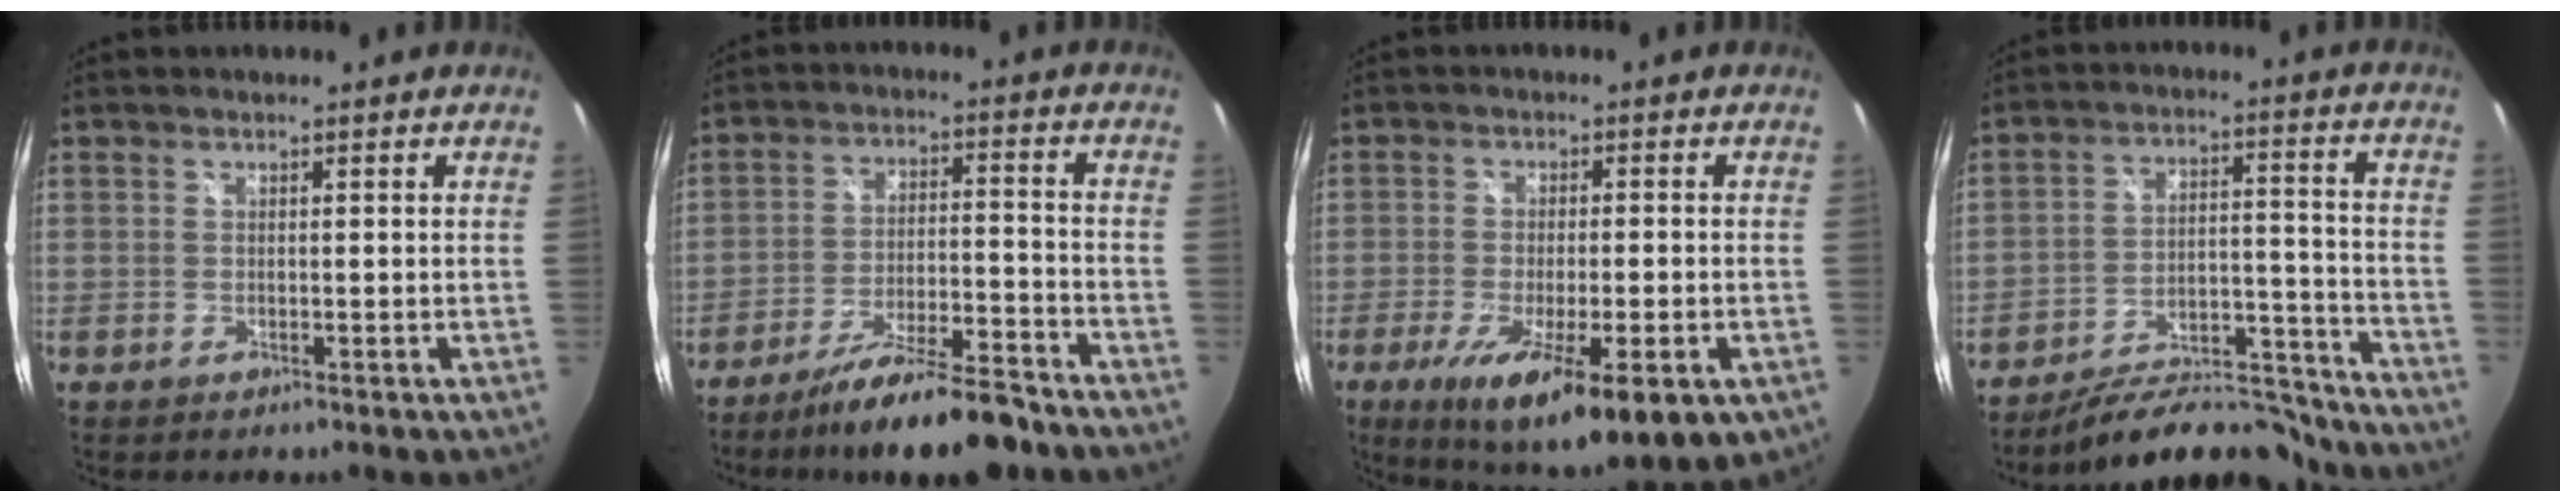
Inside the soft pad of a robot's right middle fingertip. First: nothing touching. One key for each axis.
{"total": 14.8, "fx": -12.4, "fy": 2.1, "fz": 7.7, "tx": -0.149, "ty": -0.015, "tz": -0.195}
{"total": 17.5, "fx": -8.8, "fy": 4.5, "fz": 14.4, "tx": -0.255, "ty": -0.064, "tz": -0.128}
{"total": 16.5, "fx": -15.3, "fy": 4.1, "fz": 4.6, "tx": -0.073, "ty": 0.030, "tz": -0.212}